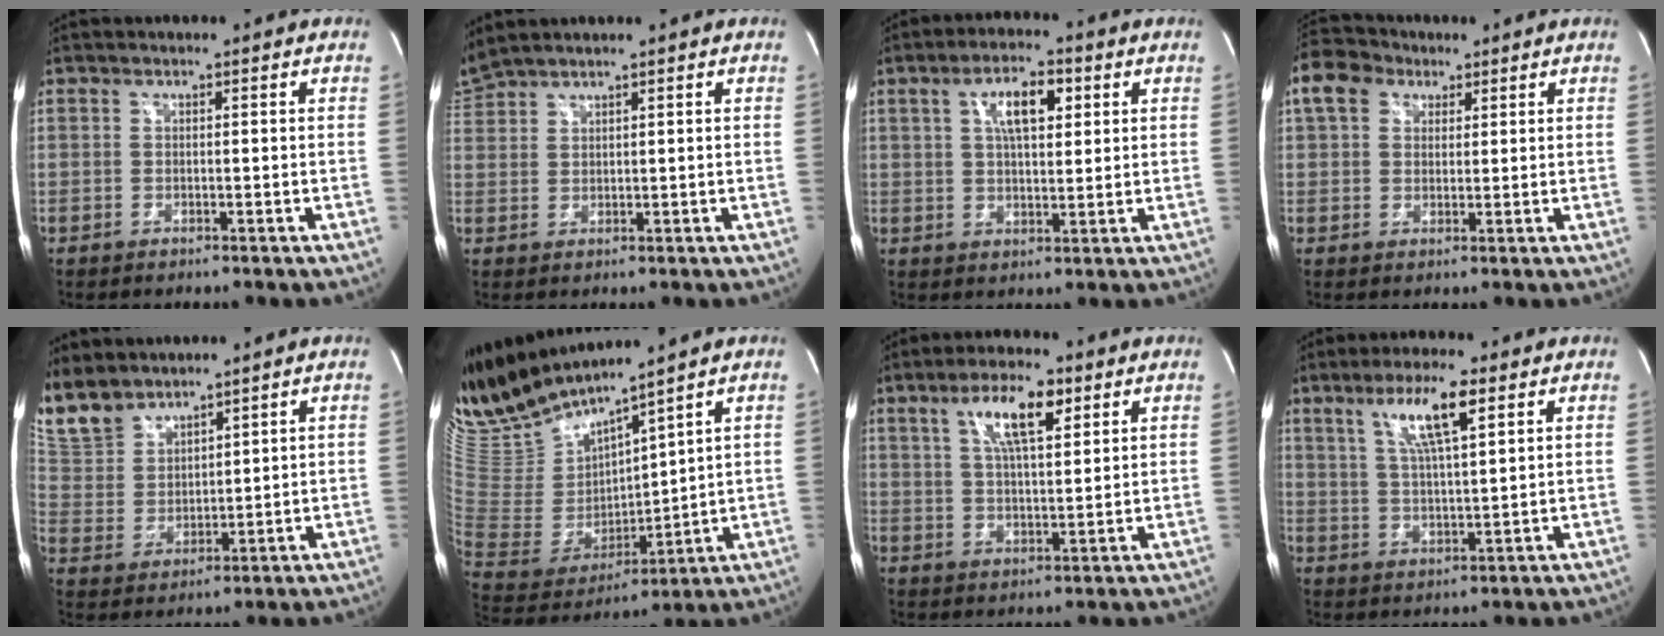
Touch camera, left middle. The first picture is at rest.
{"total": 3.4, "force": [3.3, -0.3, 0.7], "torque": [-0.025, 0.020, 0.073]}
{"total": 7.4, "force": [2.7, 2.6, 6.4], "torque": [-0.117, 0.012, 0.046]}
{"total": 7.7, "force": [3.9, 5.8, 3.4], "torque": [-0.077, 0.032, 0.070]}
{"total": 8.8, "force": [8.1, 3.1, 1.7], "torque": [-0.051, 0.008, 0.182]}
{"total": 13.5, "force": [12.5, -0.5, 5.0], "torque": [-0.124, -0.013, 0.266]}
{"total": 9.4, "force": [4.6, 2.4, 7.9], "torque": [-0.148, 0.008, 0.081]}
{"total": 9.2, "force": [4.6, 1.1, 7.8], "torque": [-0.151, 0.002, 0.084]}